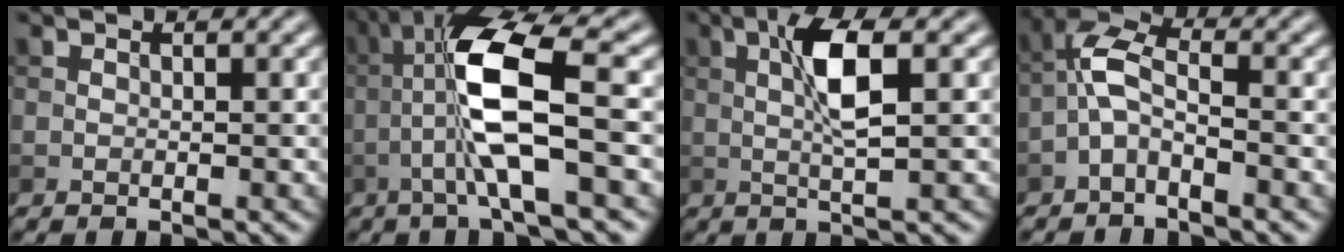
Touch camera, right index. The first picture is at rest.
{"total": 8.4, "force": [-1.2, 1.4, 8.2], "torque": [-0.157, 0.019, -0.025]}
{"total": 4.9, "force": [0.9, 0.9, 4.7], "torque": [-0.092, 0.008, 0.017]}
{"total": 3.7, "force": [-1.6, 1.5, 2.9], "torque": [-0.063, 0.016, -0.043]}